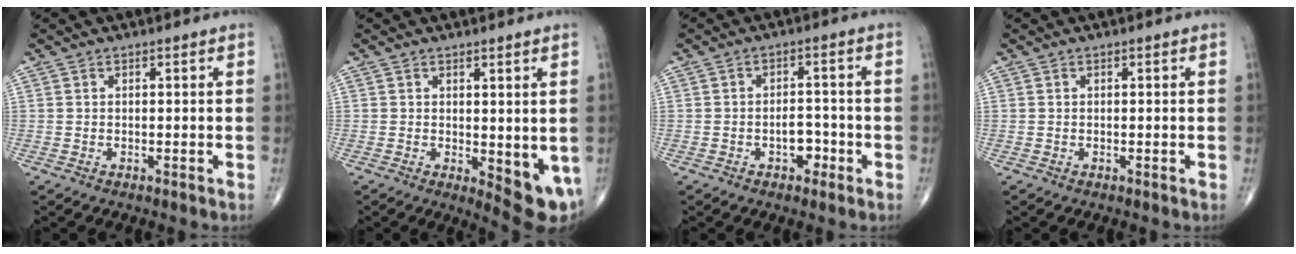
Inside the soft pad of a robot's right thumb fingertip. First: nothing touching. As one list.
[{"total": 7.4, "force": [-0.5, 2.9, 6.8], "torque": [-0.078, -0.019, 0.003]}, {"total": 3.9, "force": [-1.6, 2.5, 2.5], "torque": [-0.018, 0.018, -0.025]}, {"total": 0.0}]